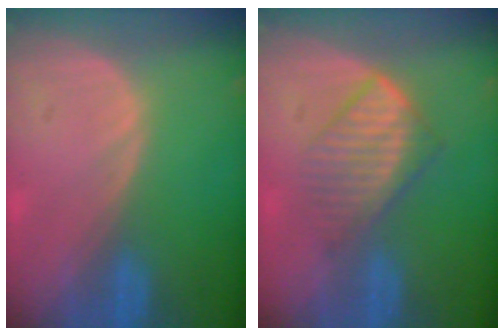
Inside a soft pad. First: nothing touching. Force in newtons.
{"total": 6.2, "press": 5.8, "slide": 2.3}